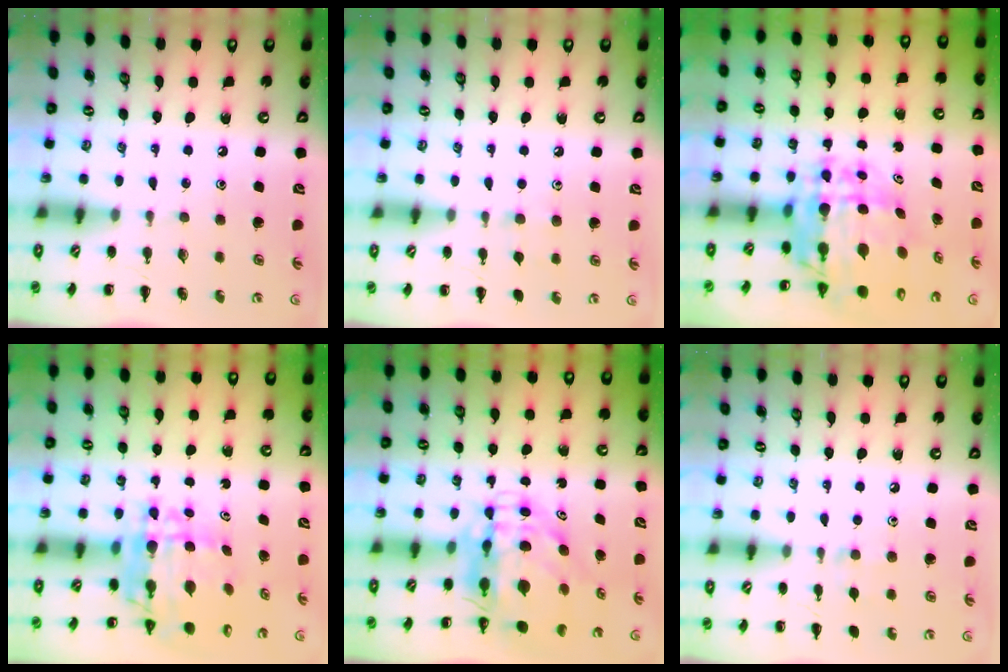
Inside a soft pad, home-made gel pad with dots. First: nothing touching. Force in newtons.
{"total": 5.8, "press": 5.4, "slide": 2.2}
{"total": 12.4, "press": 11.8, "slide": 3.8}
{"total": 9.2, "press": 8.7, "slide": 3.2}
{"total": 7.6, "press": 7.3, "slide": 2.0}
{"total": 5.4, "press": 5.1, "slide": 1.8}